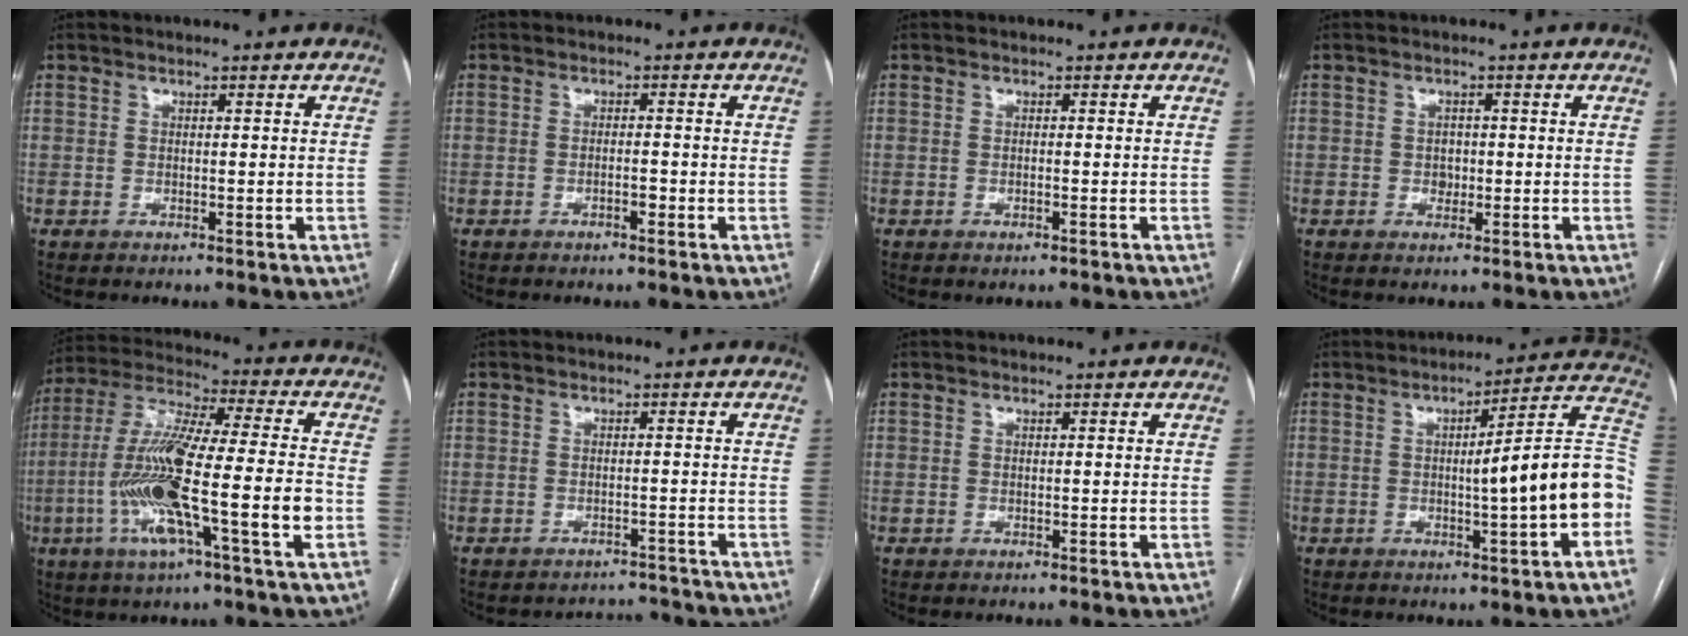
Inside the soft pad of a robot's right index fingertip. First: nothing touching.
{"total": 1.4, "force": [-0.8, 0.4, 1.1], "torque": [-0.020, 0.001, -0.012]}
{"total": 0.7, "force": [-0.4, 0.1, 0.6], "torque": [-0.013, -0.002, -0.003]}
{"total": 1.8, "force": [-0.2, 1.5, 1.0], "torque": [-0.013, 0.003, 0.000]}
{"total": 18.1, "force": [-4.8, 0.7, 17.4], "torque": [-0.339, -0.007, -0.090]}
{"total": 4.3, "force": [-4.0, 0.4, -1.5], "torque": [0.023, 0.018, -0.047]}
{"total": 0.0}
{"total": 14.3, "force": [-2.2, -0.2, 14.1], "torque": [-0.179, 0.025, -0.035]}